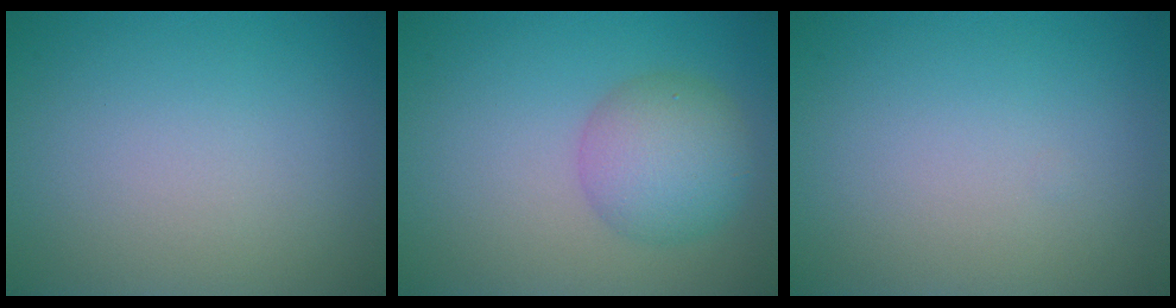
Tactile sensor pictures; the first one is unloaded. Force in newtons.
{"total": 4.6, "press": 4.6, "slide": 0.1}
{"total": 0.0}